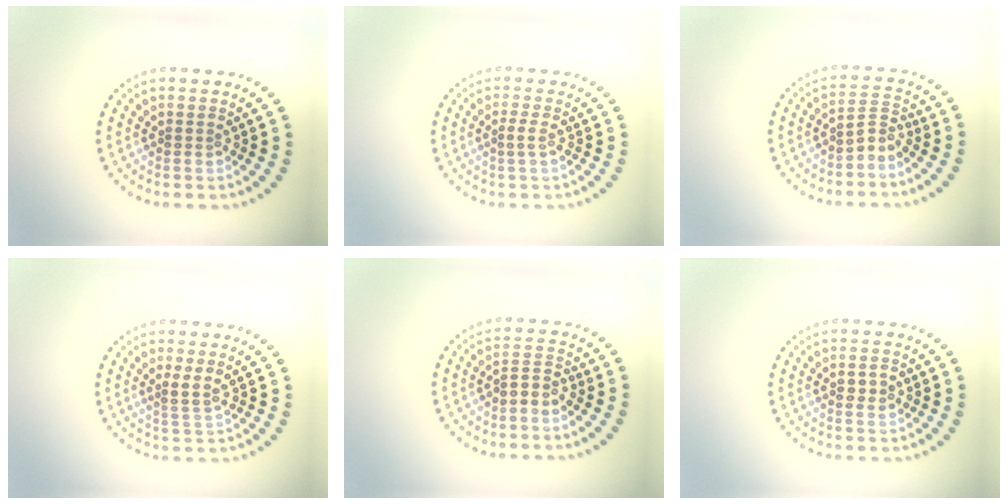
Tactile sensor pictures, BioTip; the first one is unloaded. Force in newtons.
{"total": 0.9, "press": 0.8, "slide": 0.5}
{"total": 2.1, "press": 1.4, "slide": 1.5}
{"total": 1.6, "press": 1.2, "slide": 1.1}
{"total": 1.8, "press": 1.4, "slide": 1.2}
{"total": 1.4, "press": 1.4, "slide": 0.1}